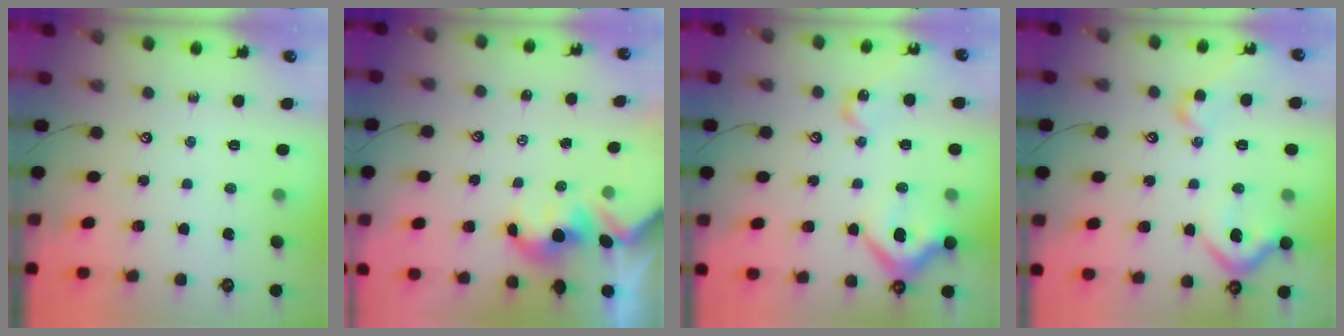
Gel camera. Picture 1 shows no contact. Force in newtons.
{"total": 1.7, "press": 1.6, "slide": 0.2}
{"total": 13.7, "press": 13.7, "slide": 1.5}
{"total": 10.0, "press": 9.9, "slide": 1.4}